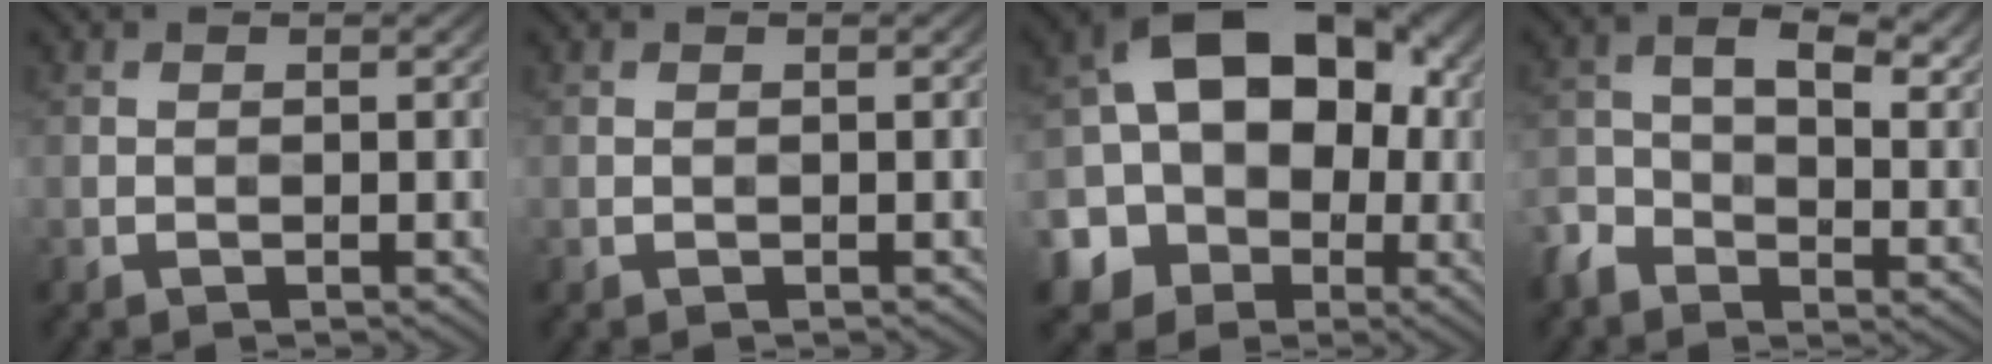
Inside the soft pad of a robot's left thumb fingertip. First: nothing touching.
{"total": 0.0}
{"total": 19.0, "force": [-2.3, 15.6, 10.6], "torque": [-0.194, -0.004, -0.064]}
{"total": 9.3, "force": [0.3, 6.2, 6.9], "torque": [-0.137, -0.018, -0.001]}